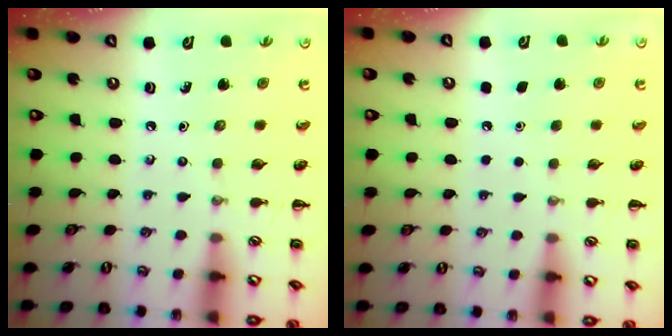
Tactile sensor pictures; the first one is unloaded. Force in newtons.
{"total": 1.7, "press": 1.7, "slide": 0.1}